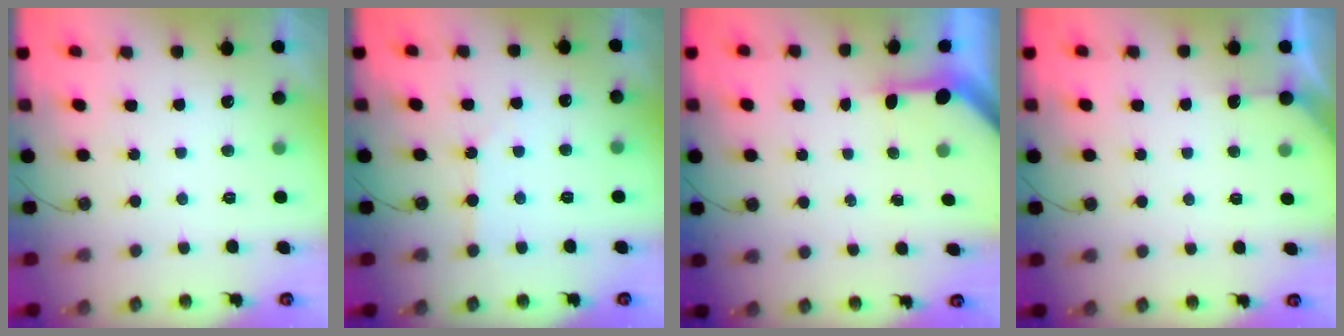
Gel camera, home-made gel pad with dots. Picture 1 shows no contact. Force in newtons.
{"total": 2.5, "press": 2.4, "slide": 0.4}
{"total": 3.1, "press": 3.0, "slide": 0.3}
{"total": 2.3, "press": 2.3, "slide": 0.3}